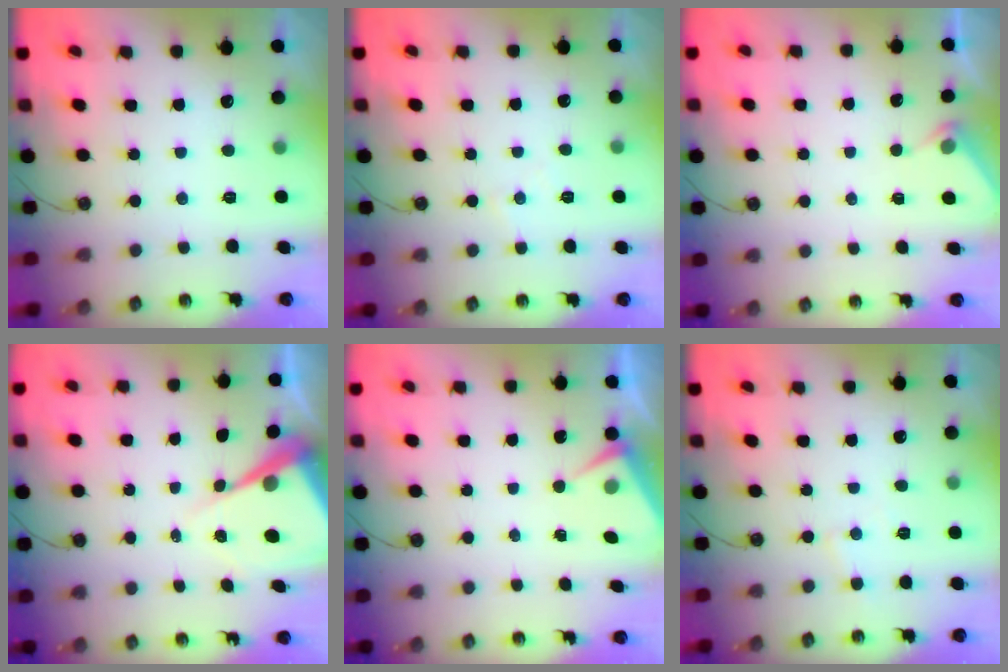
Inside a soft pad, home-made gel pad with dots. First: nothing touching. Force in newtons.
{"total": 4.0, "press": 4.0, "slide": 0.5}
{"total": 3.6, "press": 3.5, "slide": 0.6}
{"total": 9.8, "press": 9.8, "slide": 1.0}
{"total": 4.8, "press": 4.7, "slide": 0.6}
{"total": 4.0, "press": 3.9, "slide": 0.6}